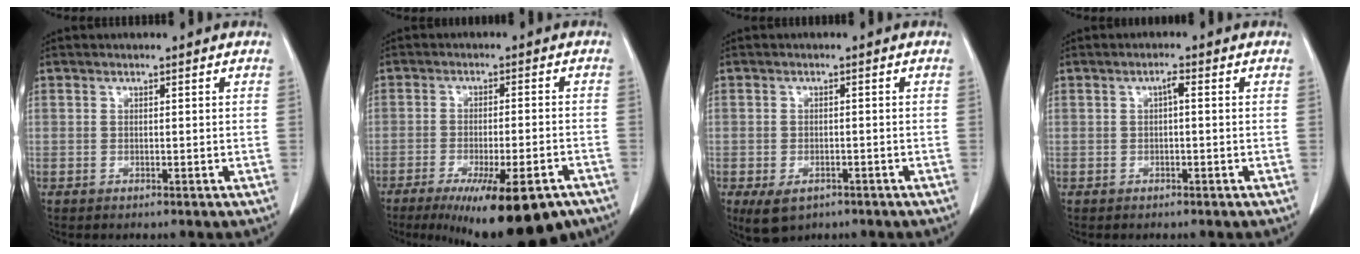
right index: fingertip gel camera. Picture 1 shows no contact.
{"total": 16.4, "force": [-11.6, 2.8, 11.2], "torque": [-0.121, -0.018, -0.166]}
{"total": 4.6, "force": [-2.7, 2.7, 2.6], "torque": [-0.048, -0.007, -0.033]}
{"total": 1.3, "force": [0.1, 0.2, 1.3], "torque": [-0.022, 0.004, 0.001]}